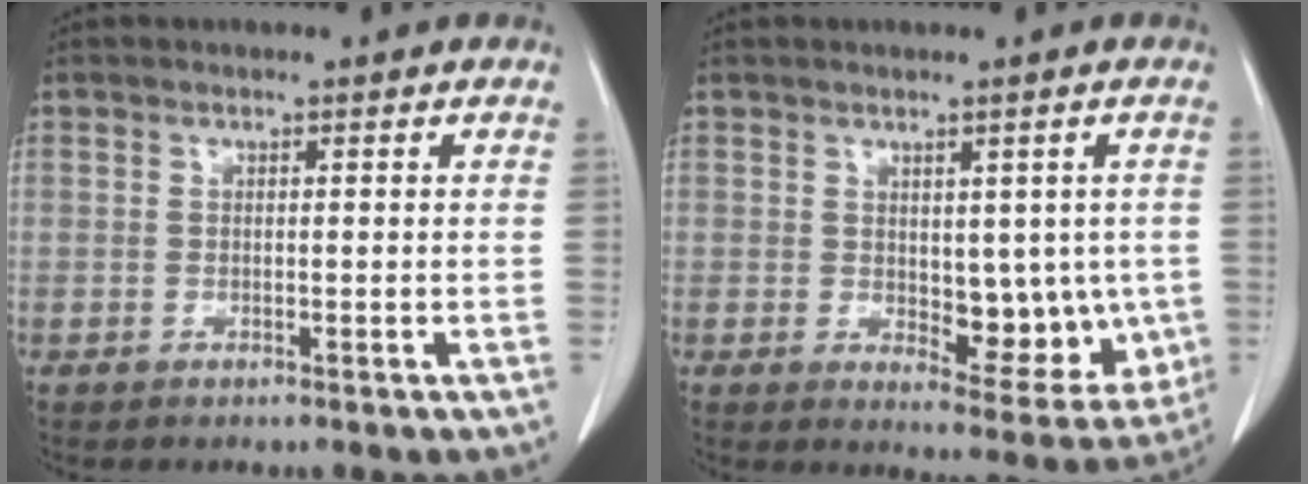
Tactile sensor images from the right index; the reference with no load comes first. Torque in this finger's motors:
{"motor_torque": [0.20, 0.00, 0.12, 0.04]}